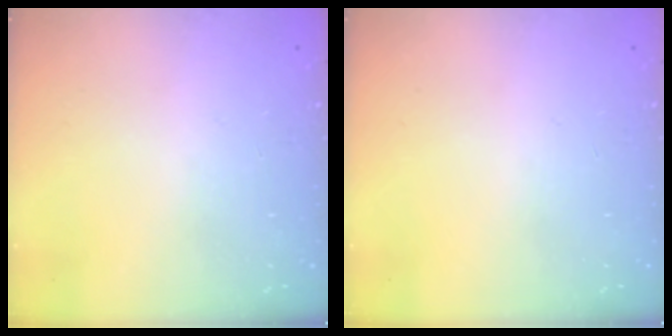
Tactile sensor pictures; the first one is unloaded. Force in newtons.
{"total": 0.0}